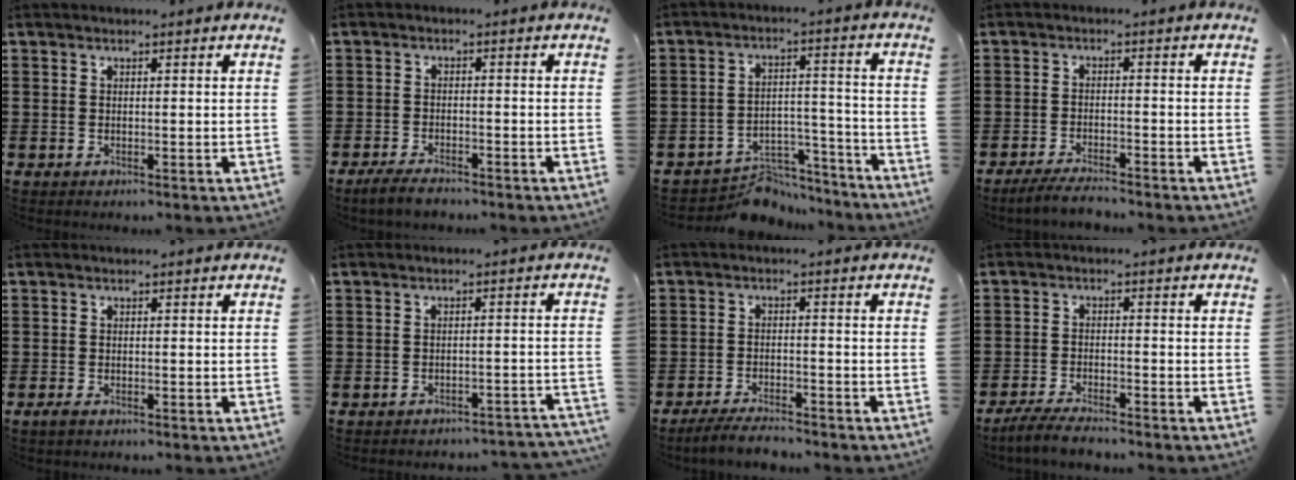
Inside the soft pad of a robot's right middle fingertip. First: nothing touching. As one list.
[{"total": 3.2, "force": [-2.9, 0.9, 1.1], "torque": [-0.027, 0.004, -0.060]}, {"total": 6.8, "force": [-6.4, 2.2, 0.8], "torque": [-0.007, 0.027, -0.125]}, {"total": 3.5, "force": [-3.3, 0.3, 1.1], "torque": [-0.027, -0.003, -0.068]}, {"total": 1.1, "force": [-0.8, 0.4, 0.6], "torque": [-0.014, 0.000, -0.017]}, {"total": 2.6, "force": [-2.6, 0.1, 0.4], "torque": [-0.009, 0.002, -0.055]}, {"total": 3.7, "force": [-3.6, 0.5, 1.0], "torque": [-0.025, 0.001, -0.074]}, {"total": 3.9, "force": [-3.7, 0.4, 1.2], "torque": [-0.027, 0.001, -0.077]}]